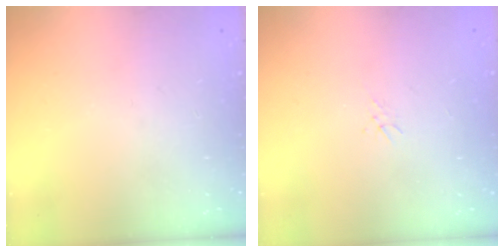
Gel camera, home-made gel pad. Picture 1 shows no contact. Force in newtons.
{"total": 1.2, "press": 1.1, "slide": 0.3}